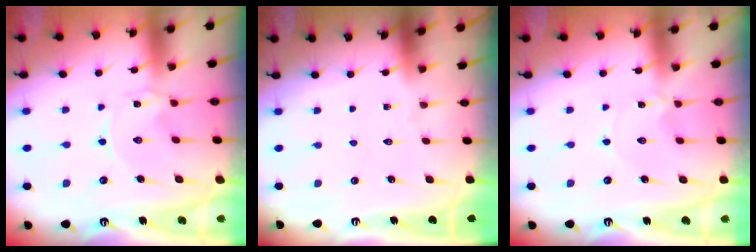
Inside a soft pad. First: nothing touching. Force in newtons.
{"total": 0.0}
{"total": 0.9, "press": 0.9, "slide": 0.1}